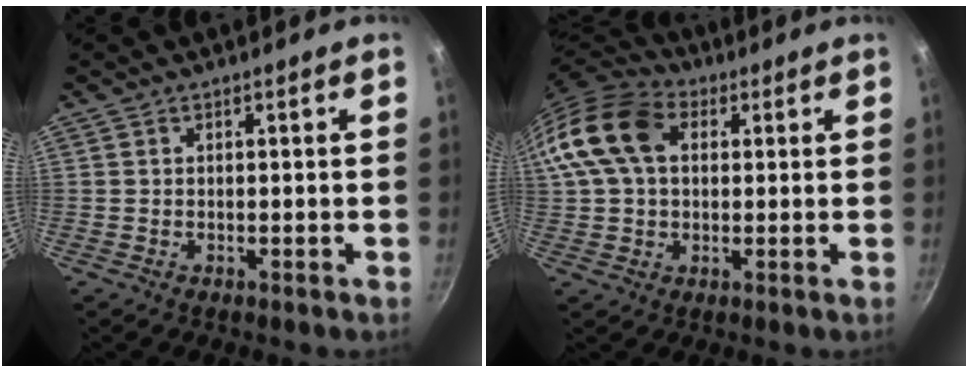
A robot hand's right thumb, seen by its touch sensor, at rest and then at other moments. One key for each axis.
{"total": 14.5, "fx": 3.4, "fy": 10.1, "fz": 9.9, "tx": -0.176, "ty": 0.023, "tz": 0.044}